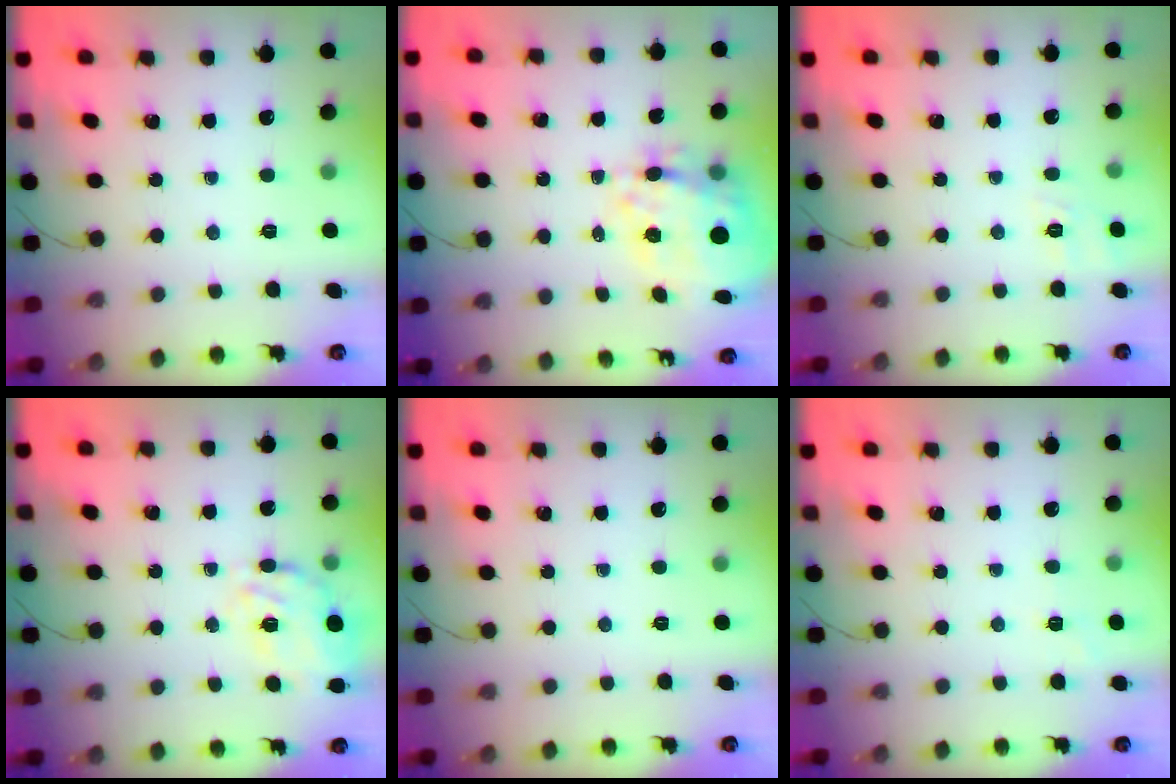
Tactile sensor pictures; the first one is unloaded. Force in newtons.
{"total": 11.1, "press": 10.3, "slide": 4.2}
{"total": 8.1, "press": 7.9, "slide": 1.9}
{"total": 12.5, "press": 12.0, "slide": 3.4}
{"total": 0.0}
{"total": 3.5, "press": 3.2, "slide": 1.5}